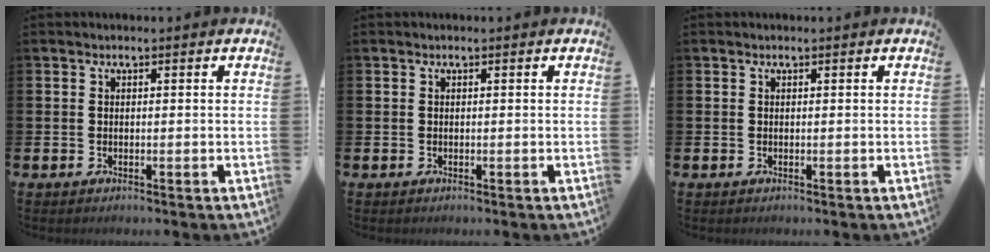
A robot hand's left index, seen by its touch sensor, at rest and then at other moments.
{"total": 0.0}
{"total": 0.7, "force": [-0.5, -0.2, -0.4], "torque": [0.014, -0.002, -0.010]}